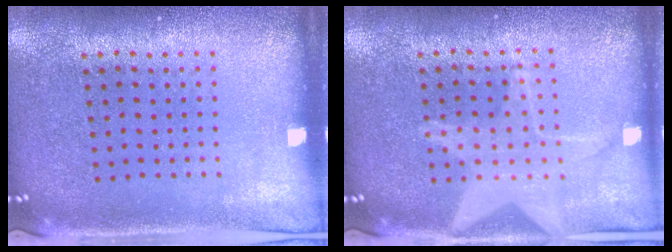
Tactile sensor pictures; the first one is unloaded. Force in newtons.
{"total": 1.6, "press": 1.6, "slide": 0.2}